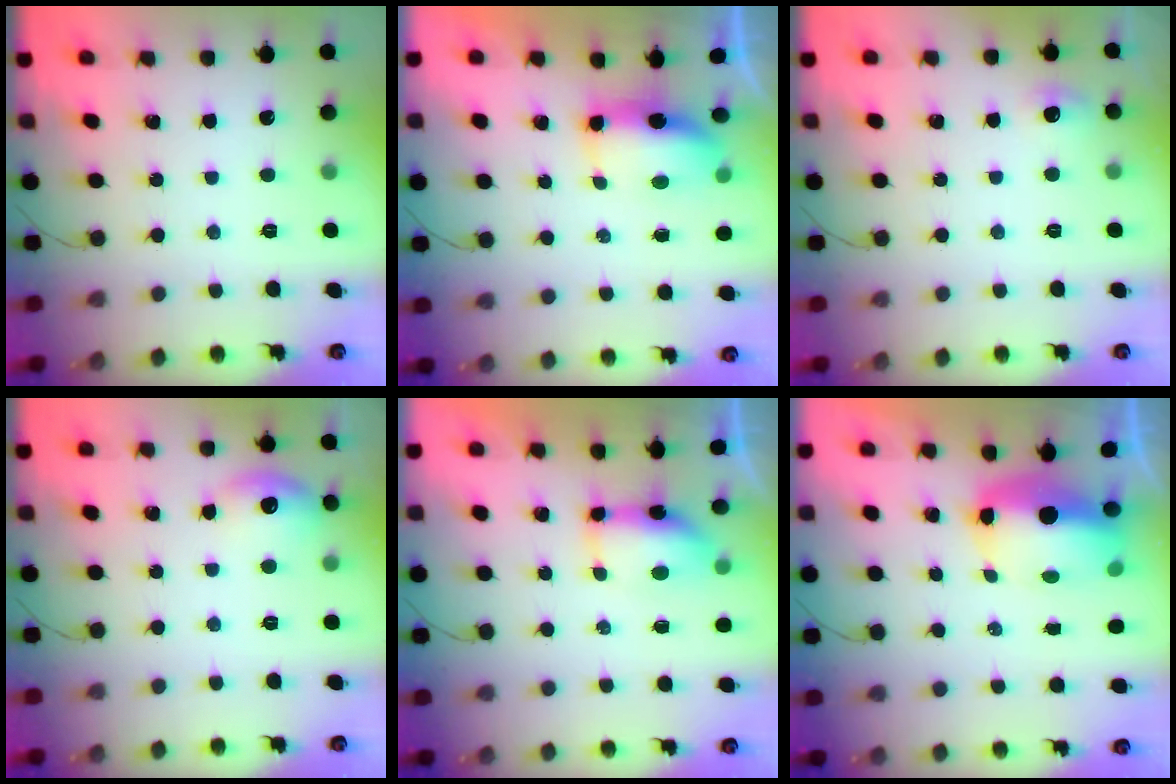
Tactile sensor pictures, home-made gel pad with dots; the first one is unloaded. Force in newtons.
{"total": 11.6, "press": 8.3, "slide": 8.0}
{"total": 6.3, "press": 4.2, "slide": 4.7}
{"total": 10.1, "press": 8.3, "slide": 5.8}
{"total": 6.7, "press": 6.7, "slide": 0.6}
{"total": 9.5, "press": 9.3, "slide": 2.0}